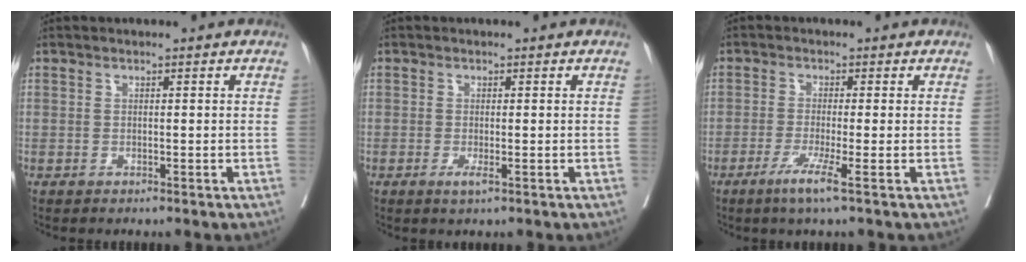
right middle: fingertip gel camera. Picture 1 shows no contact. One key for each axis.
{"total": 1.3, "fx": -0.2, "fy": -0.6, "fz": 1.1, "tx": -0.016, "ty": -0.005, "tz": -0.005}
{"total": 4.0, "fx": -1.7, "fy": -1.5, "fz": 3.3, "tx": -0.061, "ty": -0.014, "tz": -0.038}